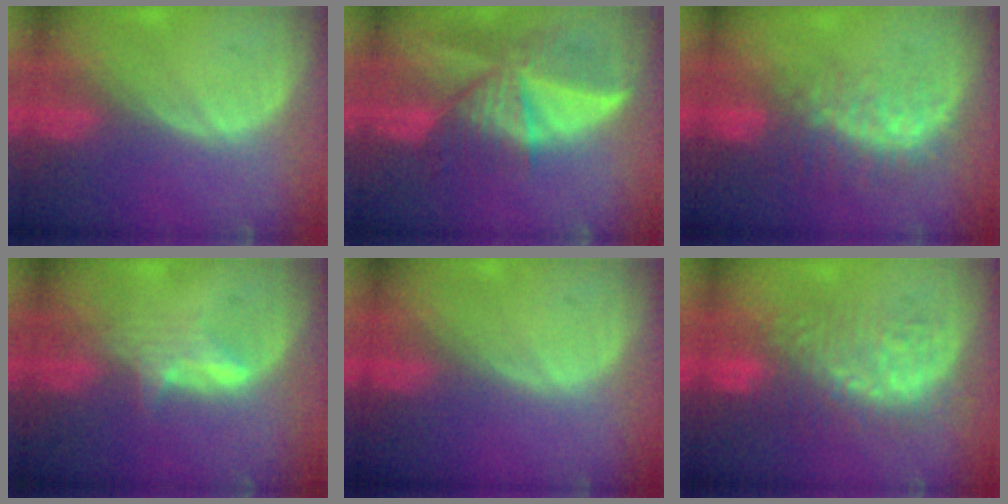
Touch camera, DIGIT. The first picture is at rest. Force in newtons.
{"total": 9.8, "press": 8.6, "slide": 4.5}
{"total": 8.3, "press": 6.9, "slide": 4.5}
{"total": 2.9, "press": 2.9, "slide": 0.4}
{"total": 0.0}
{"total": 8.9, "press": 8.7, "slide": 1.4}